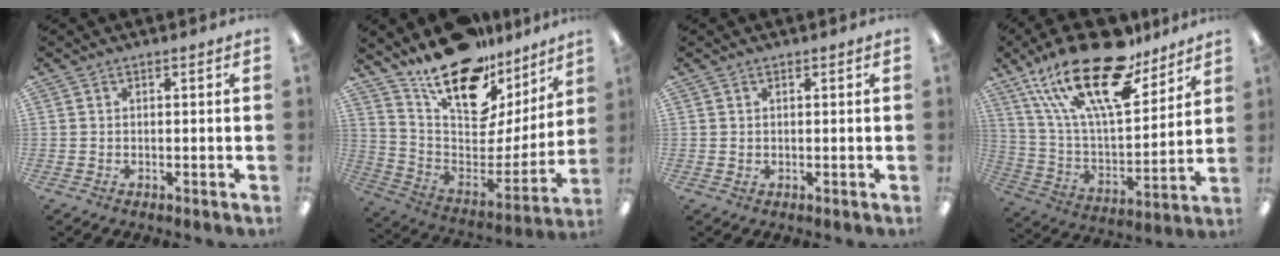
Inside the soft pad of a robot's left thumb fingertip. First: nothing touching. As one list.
[{"total": 20.0, "force": [15.2, 9.0, 9.5], "torque": [-0.152, -0.117, 0.267]}, {"total": 0.6, "force": [0.4, 0.5, 0.1], "torque": [-0.003, 0.002, 0.008]}, {"total": 25.9, "force": [17.3, 9.7, 16.7], "torque": [-0.302, -0.104, 0.295]}]